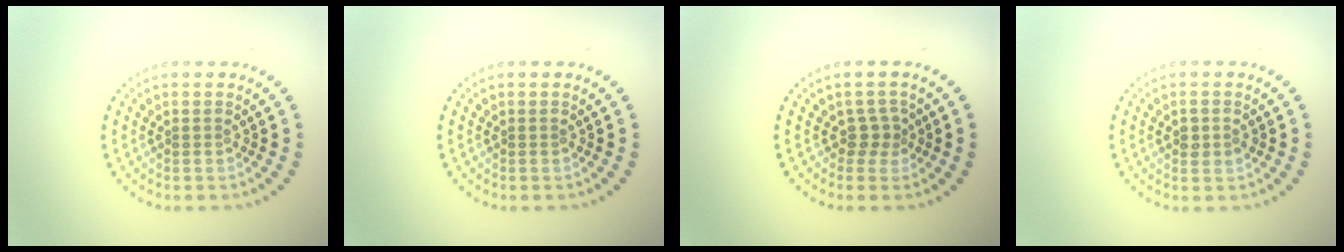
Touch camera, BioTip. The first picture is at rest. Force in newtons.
{"total": 0.0}
{"total": 1.6, "press": 1.0, "slide": 1.3}
{"total": 1.4, "press": 1.4, "slide": 0.1}